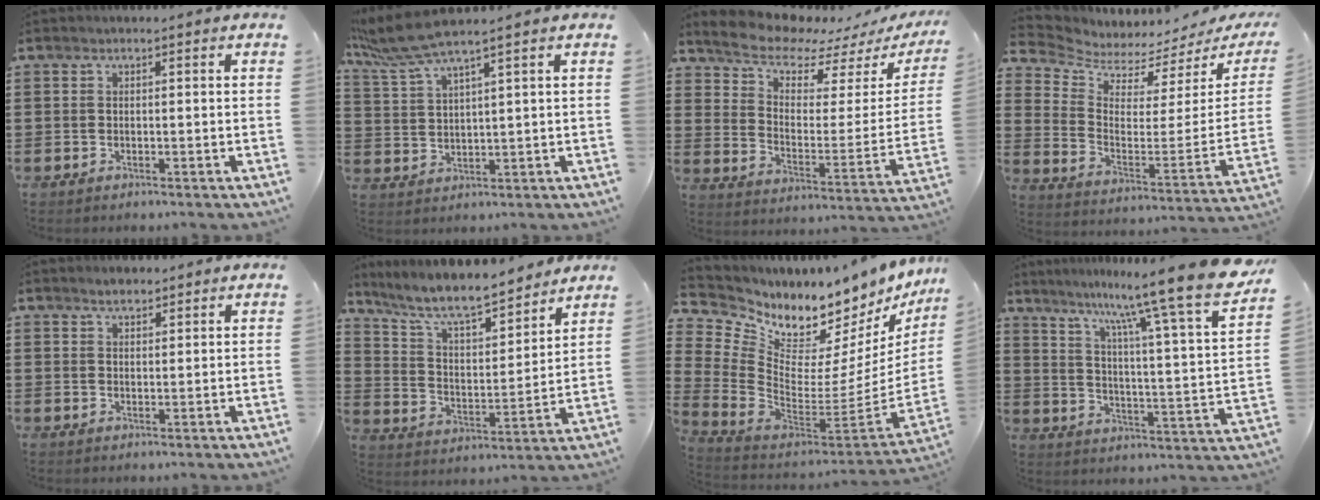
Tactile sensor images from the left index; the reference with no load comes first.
{"total": 6.2, "force": [4.8, 0.5, 3.8], "torque": [-0.100, -0.013, 0.083]}
{"total": 8.0, "force": [7.6, 2.0, 1.6], "torque": [-0.058, -0.064, 0.131]}
{"total": 3.6, "force": [3.4, 0.7, 0.6], "torque": [-0.040, -0.047, 0.053]}
{"total": 2.1, "force": [1.9, 0.7, 0.6], "torque": [-0.014, 0.005, 0.036]}
{"total": 8.9, "force": [7.8, 1.3, 4.1], "torque": [-0.111, -0.047, 0.132]}
{"total": 6.2, "force": [5.9, 1.7, 0.1], "torque": [-0.047, -0.087, 0.098]}
{"total": 13.1, "force": [10.9, -1.1, 7.2], "torque": [-0.143, -0.090, 0.169]}